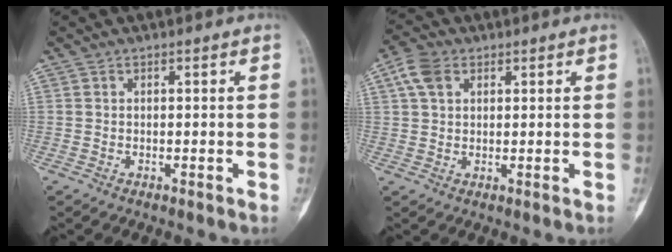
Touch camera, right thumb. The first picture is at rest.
{"total": 4.0, "force": [2.0, 2.1, 2.8], "torque": [-0.058, 0.006, 0.039]}